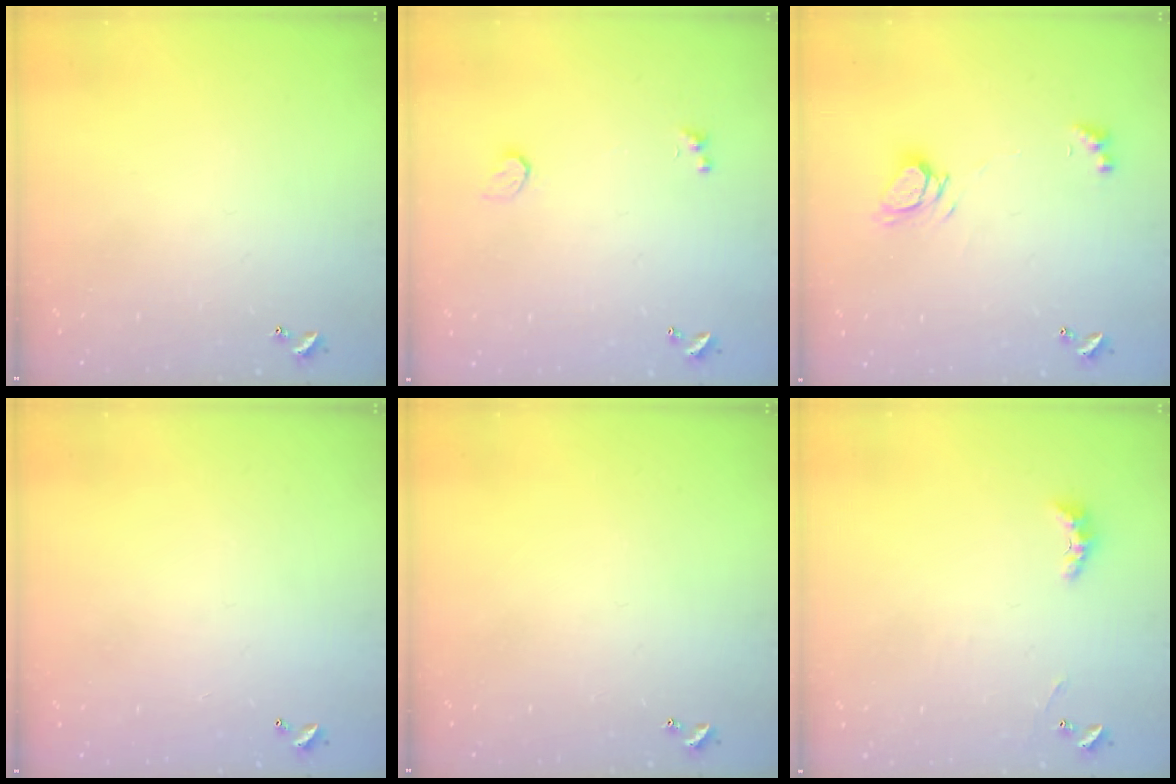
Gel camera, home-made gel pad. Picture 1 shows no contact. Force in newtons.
{"total": 0.9, "press": 0.7, "slide": 0.5}
{"total": 6.6, "press": 6.6, "slide": 0.9}
{"total": 2.8, "press": 2.8, "slide": 0.1}
{"total": 0.0}
{"total": 4.2, "press": 4.1, "slide": 0.7}